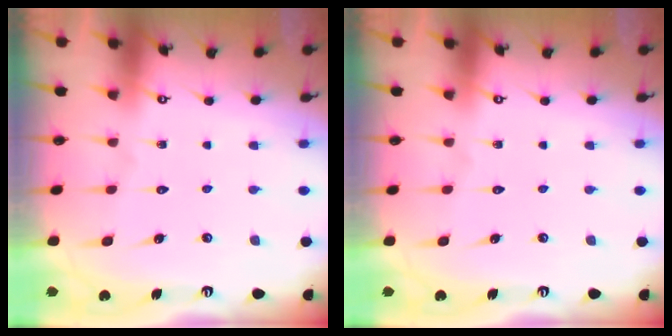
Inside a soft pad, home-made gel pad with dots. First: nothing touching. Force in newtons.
{"total": 0.0}